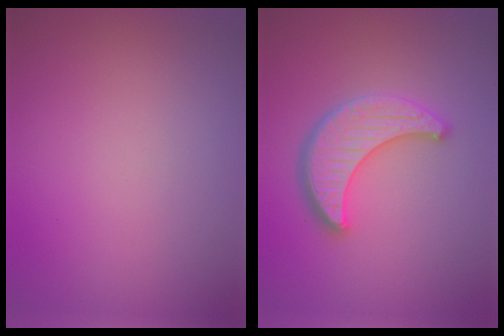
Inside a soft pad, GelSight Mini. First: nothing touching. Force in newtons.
{"total": 4.2, "press": 3.9, "slide": 1.5}